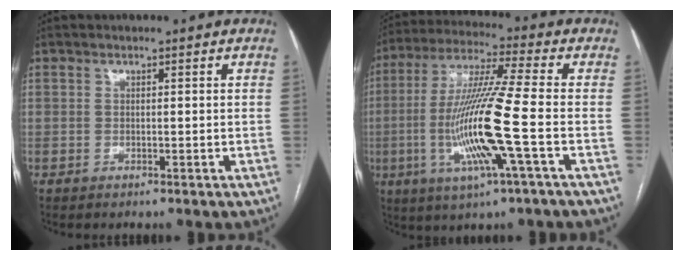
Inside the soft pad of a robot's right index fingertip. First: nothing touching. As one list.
[{"total": 15.2, "force": [-3.3, -0.6, 14.8], "torque": [-0.302, -0.010, -0.069]}]